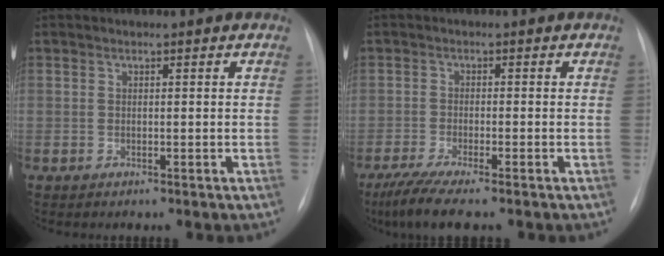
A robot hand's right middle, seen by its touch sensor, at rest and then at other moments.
{"total": 6.7, "force": [-5.1, 0.3, 4.3], "torque": [-0.080, -0.020, -0.086]}